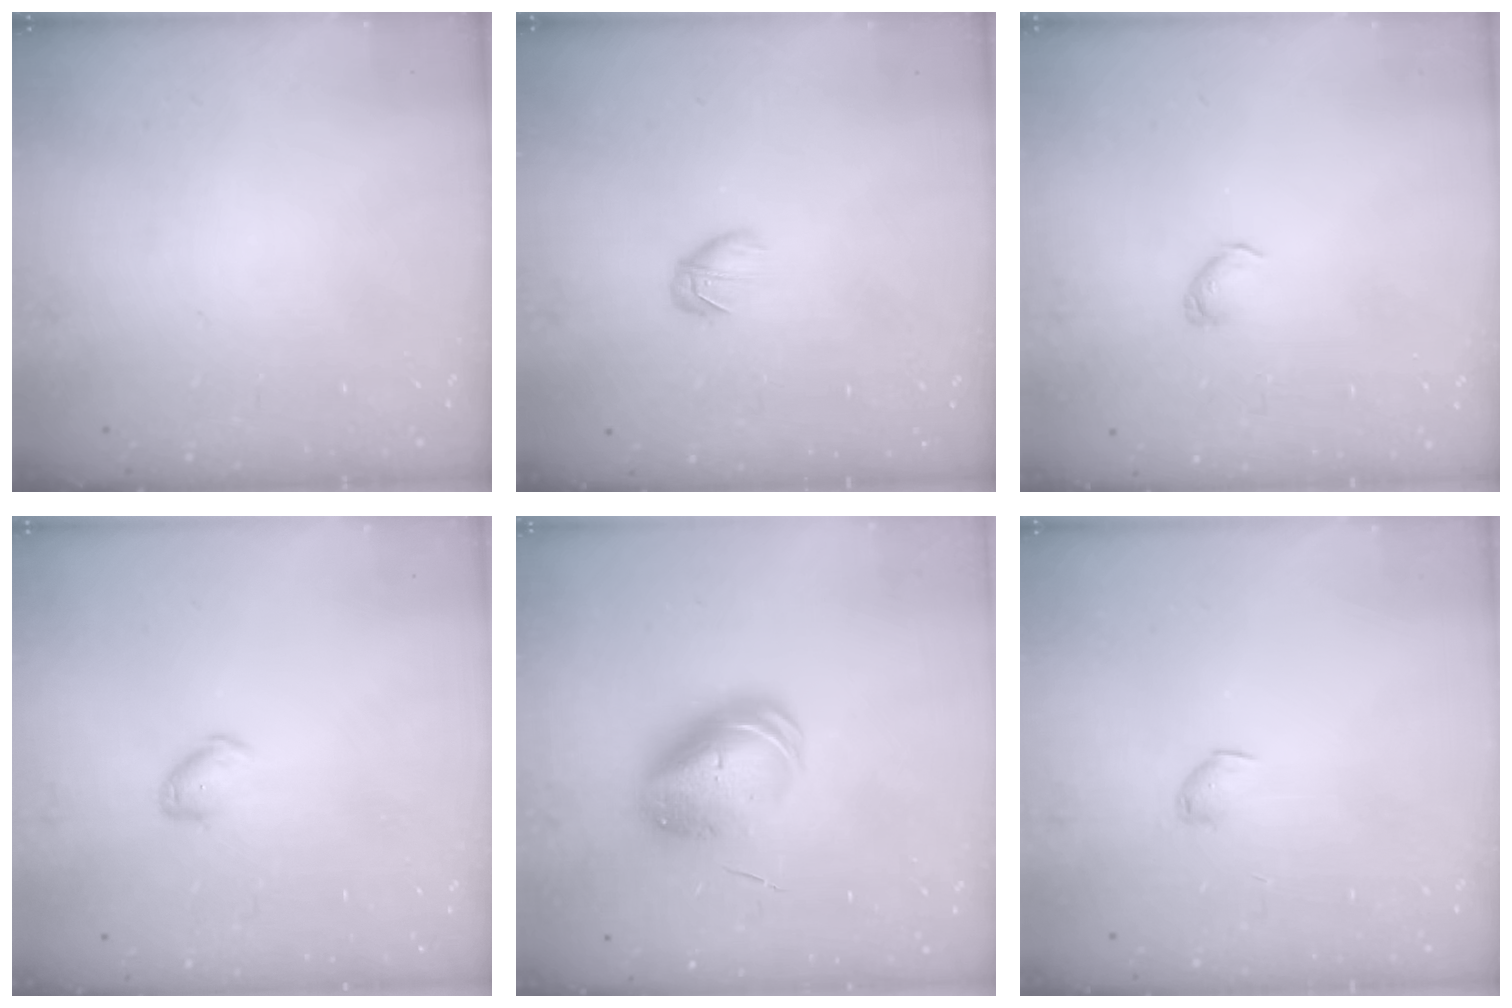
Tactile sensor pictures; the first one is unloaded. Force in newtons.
{"total": 2.8, "press": 2.7, "slide": 0.9}
{"total": 2.9, "press": 2.9, "slide": 0.5}
{"total": 5.1, "press": 5.0, "slide": 0.8}
{"total": 11.1, "press": 10.8, "slide": 2.3}
{"total": 2.8, "press": 2.8, "slide": 0.5}